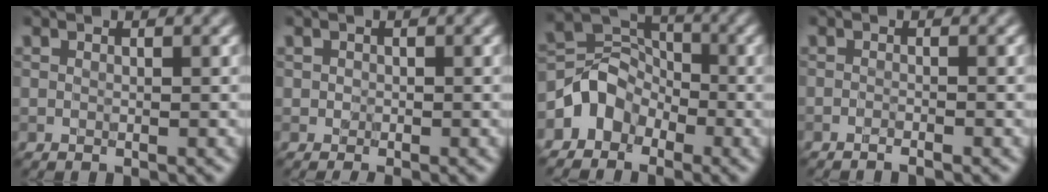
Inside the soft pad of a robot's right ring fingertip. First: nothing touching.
{"total": 0.7, "force": [-0.4, 0.6, 0.3], "torque": [-0.001, -0.003, -0.009]}
{"total": 4.0, "force": [-2.3, 3.0, 1.3], "torque": [-0.017, 0.008, -0.050]}
{"total": 1.1, "force": [-0.8, 0.2, 0.8], "torque": [-0.011, 0.000, -0.018]}